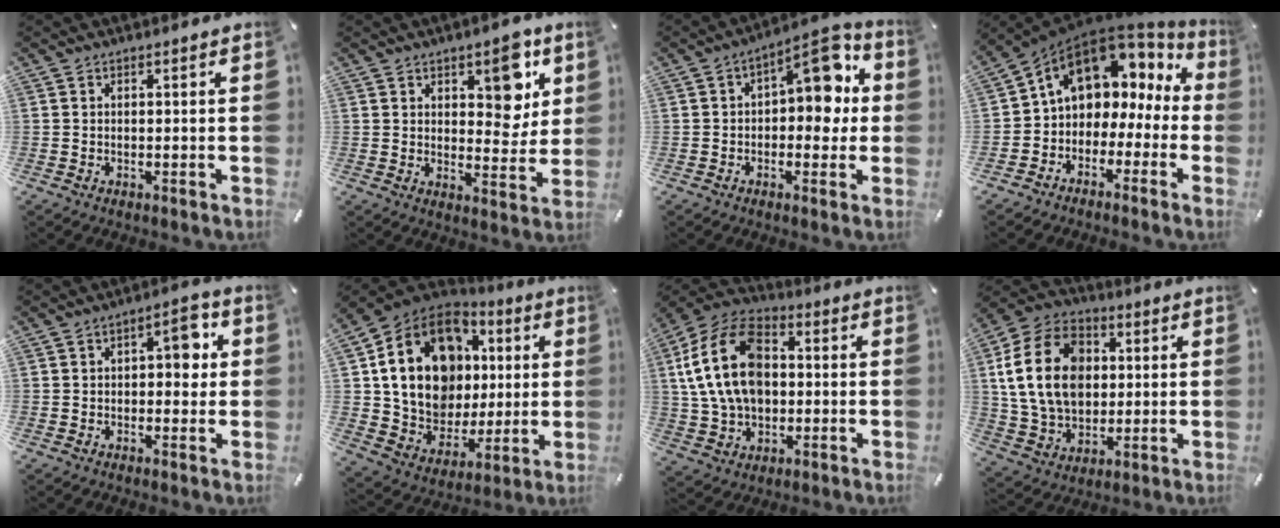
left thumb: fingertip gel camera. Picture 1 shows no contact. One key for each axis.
{"total": 9.6, "fx": 4.9, "fy": 5.7, "fz": 6.0, "tx": -0.052, "ty": -0.034, "tz": 0.076}
{"total": 11.0, "fx": 3.1, "fy": 5.9, "fz": 8.8, "tx": -0.105, "ty": -0.024, "tz": 0.045}
{"total": 9.0, "fx": 4.0, "fy": 7.0, "fz": 4.0, "tx": -0.080, "ty": -0.030, "tz": 0.072}
{"total": 7.0, "fx": 0.8, "fy": 3.9, "fz": 5.8, "tx": -0.063, "ty": 0.000, "tz": 0.001}
{"total": 20.8, "fx": 5.2, "fy": 16.0, "fz": 12.2, "tx": -0.239, "ty": -0.015, "tz": 0.104}
{"total": 17.8, "fx": 1.4, "fy": 13.1, "fz": 11.9, "tx": -0.259, "ty": 0.014, "tz": 0.023}
{"total": 19.1, "fx": 1.8, "fy": 14.7, "fz": 12.0, "tx": -0.255, "ty": 0.012, "tz": 0.033}